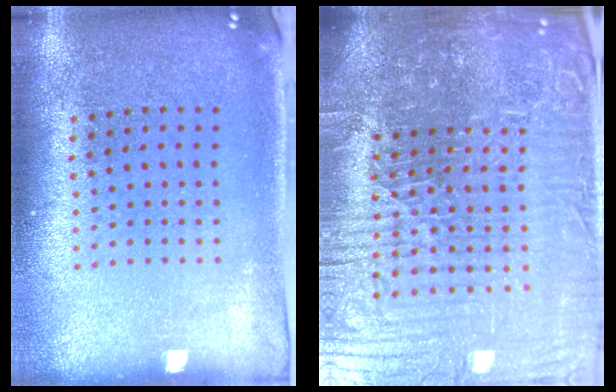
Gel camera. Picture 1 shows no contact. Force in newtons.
{"total": 7.4, "press": 6.7, "slide": 3.1}